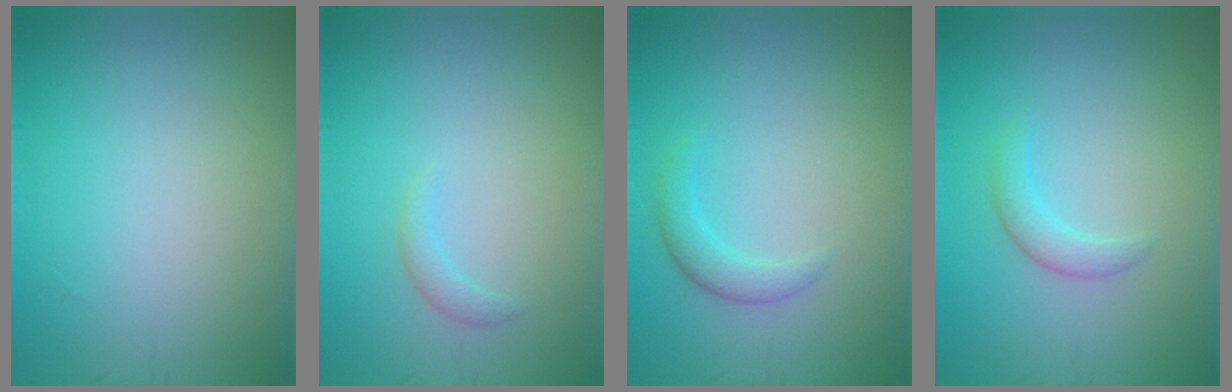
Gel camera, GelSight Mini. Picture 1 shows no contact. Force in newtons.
{"total": 1.1, "press": 1.1, "slide": 0.1}
{"total": 1.8, "press": 1.8, "slide": 0.0}
{"total": 1.7, "press": 1.7, "slide": 0.2}